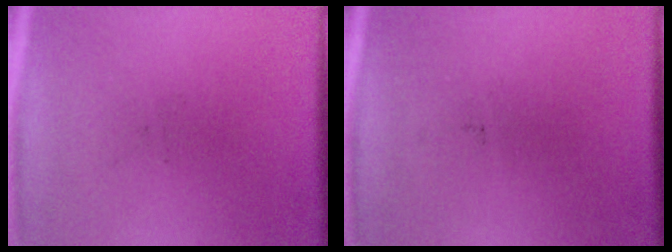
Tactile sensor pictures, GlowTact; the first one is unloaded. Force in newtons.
{"total": 0.0}